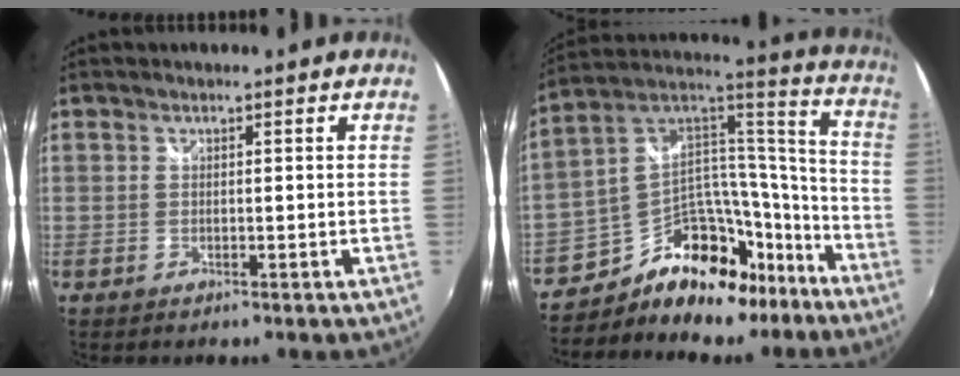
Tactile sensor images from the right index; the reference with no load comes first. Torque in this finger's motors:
{"motor_torque": [0.72, -0.63, 0.09, -0.01]}